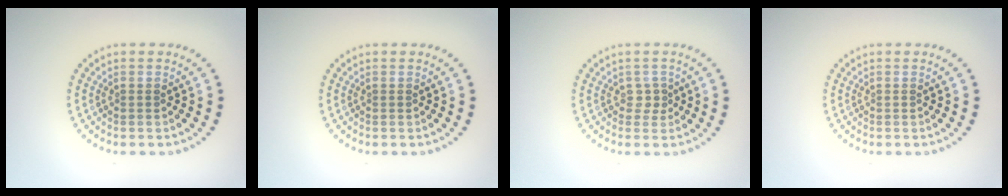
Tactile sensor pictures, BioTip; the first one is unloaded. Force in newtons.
{"total": 0.0}
{"total": 1.0, "press": 0.8, "slide": 0.6}
{"total": 0.0}